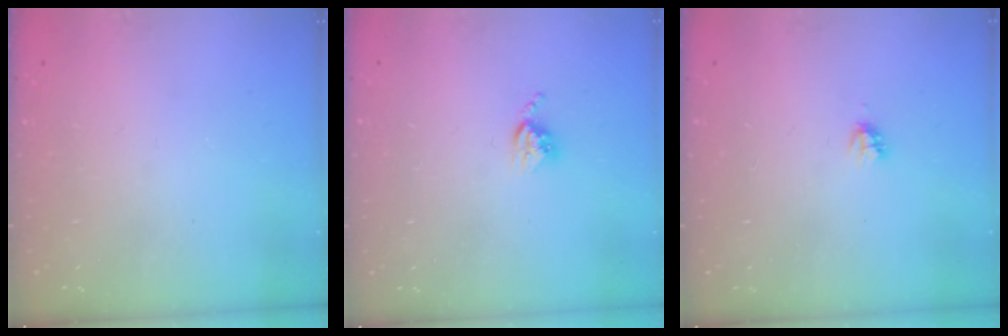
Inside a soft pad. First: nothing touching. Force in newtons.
{"total": 3.8, "press": 3.8, "slide": 0.5}
{"total": 2.7, "press": 2.7, "slide": 0.2}